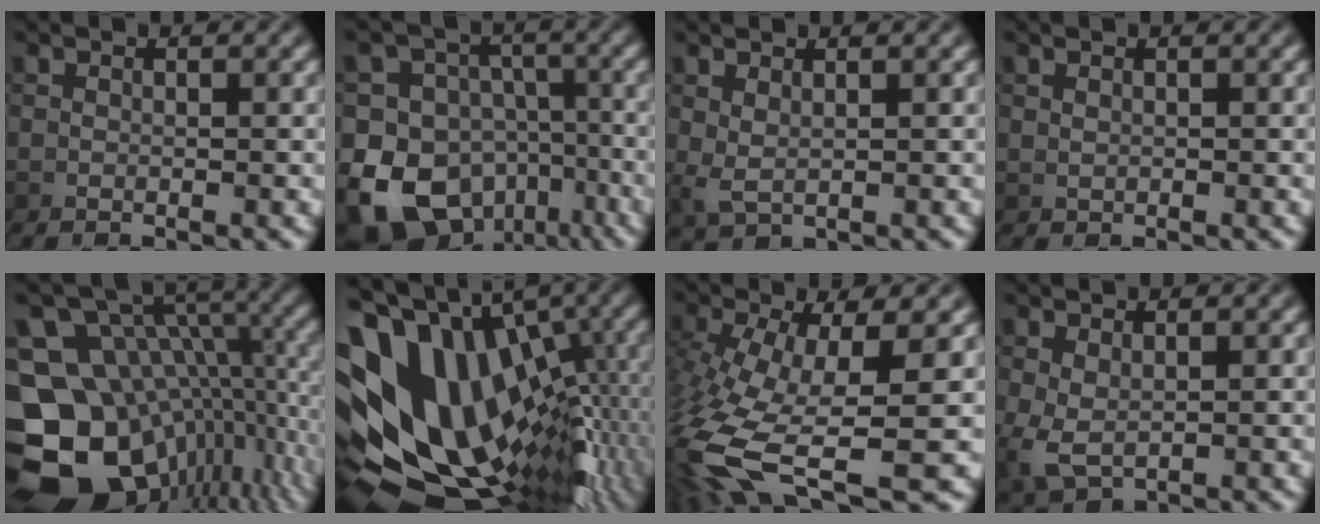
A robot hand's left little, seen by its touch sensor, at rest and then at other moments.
{"total": 12.8, "force": [-6.0, 10.1, 5.0], "torque": [-0.097, -0.013, -0.107]}
{"total": 1.6, "force": [0.7, 0.7, 1.3], "torque": [-0.033, -0.003, 0.019]}
{"total": 0.0}
{"total": 16.3, "force": [-4.4, 12.0, 10.0], "torque": [-0.203, -0.024, -0.059]}
{"total": 17.9, "force": [0.9, 11.1, 14.0], "torque": [-0.255, -0.014, 0.028]}
{"total": 13.1, "force": [-4.5, 4.6, 11.4], "torque": [-0.255, -0.029, -0.073]}
{"total": 3.0, "force": [0.0, 1.8, 2.4], "torque": [-0.067, -0.007, 0.005]}